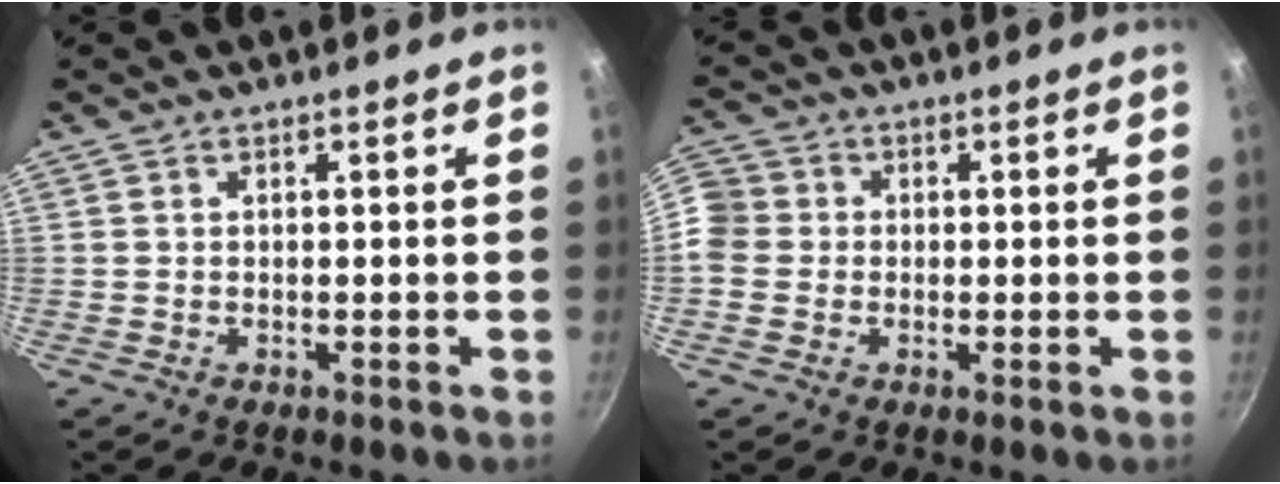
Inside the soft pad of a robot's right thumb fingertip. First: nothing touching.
{"total": 7.6, "force": [-0.1, 7.0, 3.1], "torque": [-0.062, 0.016, -0.007]}